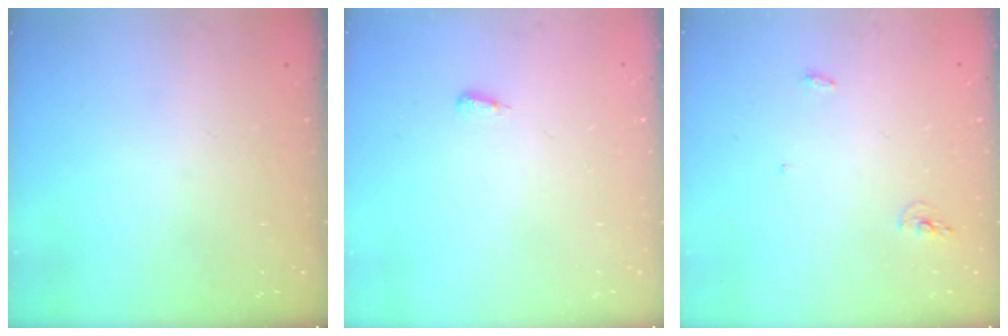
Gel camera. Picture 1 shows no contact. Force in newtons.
{"total": 3.6, "press": 2.7, "slide": 2.5}
{"total": 7.6, "press": 4.3, "slide": 6.2}